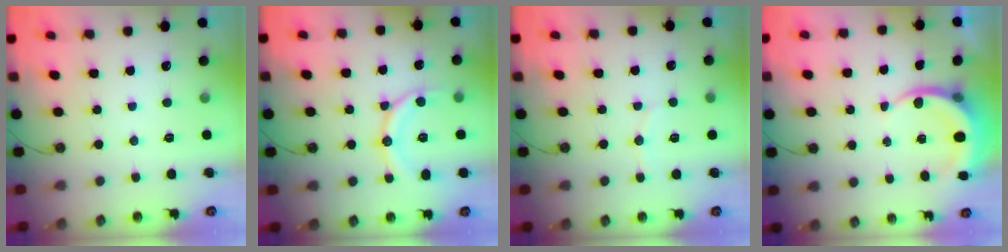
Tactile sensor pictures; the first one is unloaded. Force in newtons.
{"total": 13.1, "press": 13.1, "slide": 0.9}
{"total": 5.1, "press": 5.0, "slide": 1.0}
{"total": 6.7, "press": 6.7, "slide": 0.8}